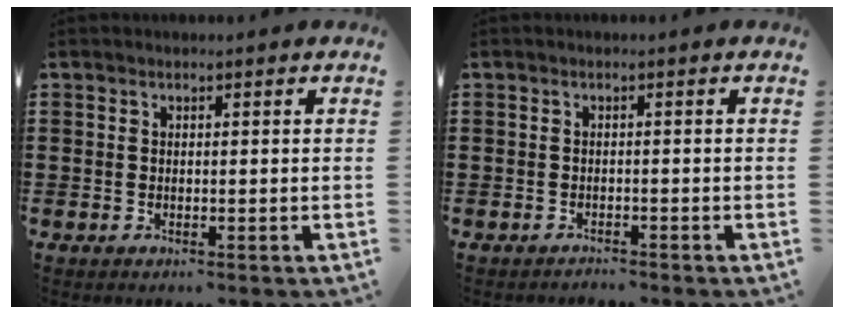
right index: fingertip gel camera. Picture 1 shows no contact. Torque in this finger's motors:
{"motor_torque": [-0.38, 1.76, -0.10, -0.08]}